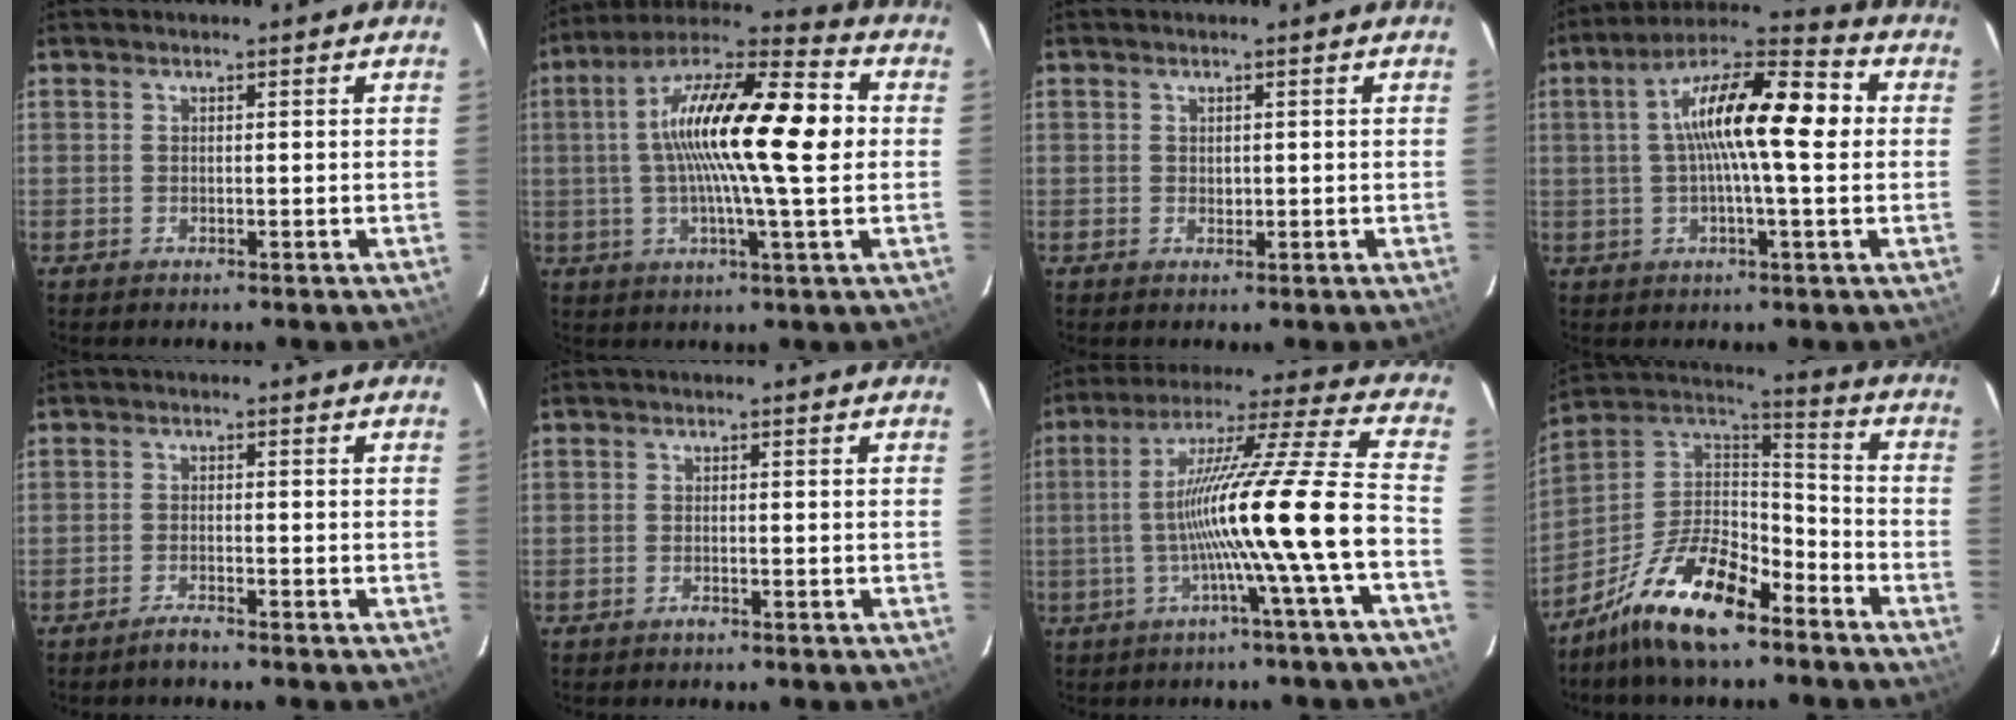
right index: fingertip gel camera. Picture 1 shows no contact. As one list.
[{"total": 20.3, "force": [1.4, 3.4, 19.9], "torque": [-0.346, 0.025, 0.007]}, {"total": 0.9, "force": [0.2, 0.7, 0.5], "torque": [-0.006, 0.002, 0.004]}, {"total": 15.6, "force": [1.5, 3.3, 15.1], "torque": [-0.260, 0.028, 0.013]}, {"total": 2.2, "force": [-1.9, 0.1, 1.1], "torque": [-0.029, -0.002, -0.037]}, {"total": 0.9, "force": [-0.7, 0.2, 0.6], "torque": [-0.013, 0.001, -0.012]}, {"total": 17.6, "force": [-5.0, -3.0, 16.6], "torque": [-0.266, -0.010, -0.093]}, {"total": 18.1, "force": [-11.9, 7.1, 11.5], "torque": [-0.234, 0.013, -0.222]}]